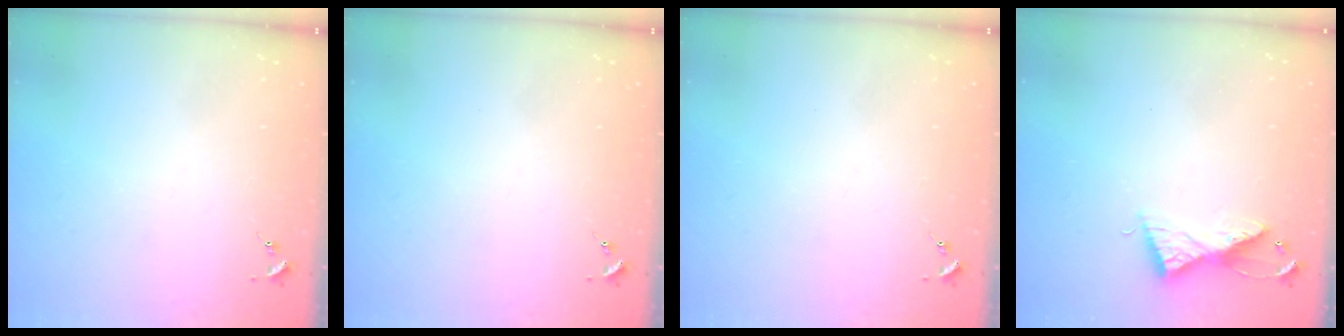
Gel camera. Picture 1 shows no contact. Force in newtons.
{"total": 0.0}
{"total": 0.0}
{"total": 8.4, "press": 8.4, "slide": 0.3}